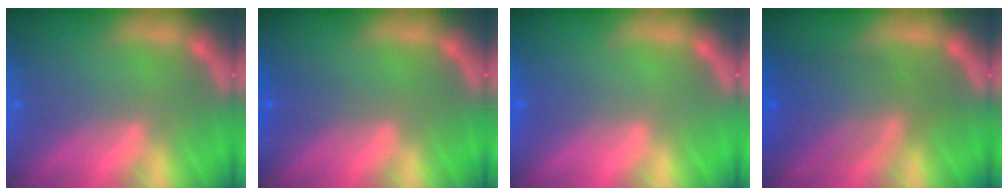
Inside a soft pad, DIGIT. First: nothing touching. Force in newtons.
{"total": 1.0}
{"total": 0.9}
{"total": 6.5}